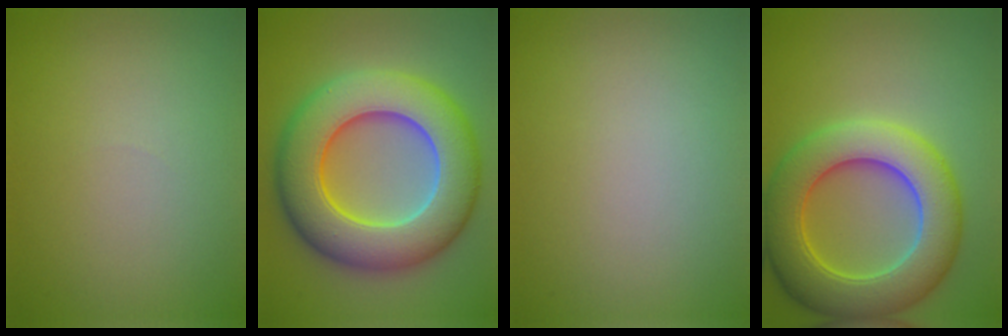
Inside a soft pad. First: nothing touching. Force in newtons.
{"total": 12.3, "press": 12.3, "slide": 0.2}
{"total": 0.0}
{"total": 9.2, "press": 9.2, "slide": 0.2}